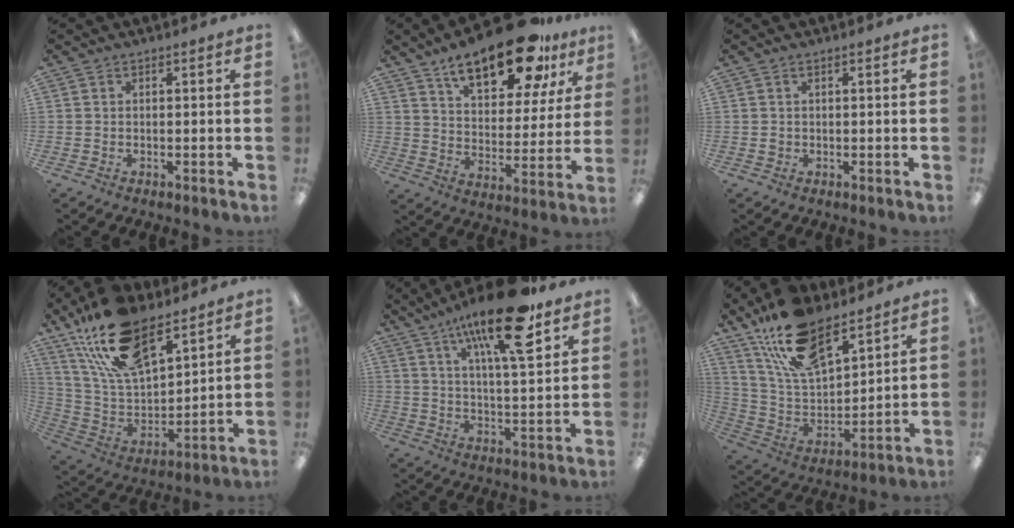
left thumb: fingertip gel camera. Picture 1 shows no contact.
{"total": 18.9, "force": [12.8, 8.0, 11.4], "torque": [-0.172, -0.063, 0.213]}
{"total": 0.8, "force": [0.2, 0.6, 0.3], "torque": [-0.009, 0.005, 0.003]}
{"total": 21.7, "force": [15.0, 9.7, 12.3], "torque": [-0.241, -0.067, 0.273]}
{"total": 18.9, "force": [11.8, 5.4, 13.8], "torque": [-0.222, -0.053, 0.186]}
{"total": 19.4, "force": [13.6, 8.7, 10.7], "torque": [-0.211, -0.059, 0.246]}